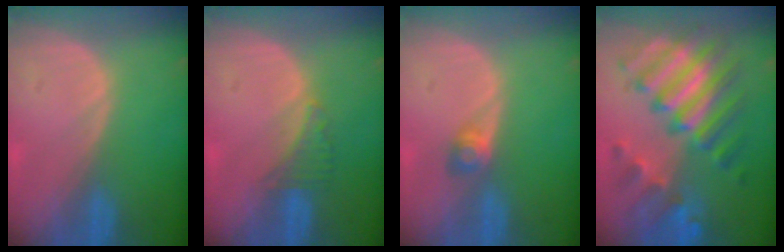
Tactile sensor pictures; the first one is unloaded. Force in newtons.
{"total": 2.7, "press": 2.6, "slide": 0.7}
{"total": 2.5, "press": 2.3, "slide": 1.0}
{"total": 11.4, "press": 11.3, "slide": 1.3}